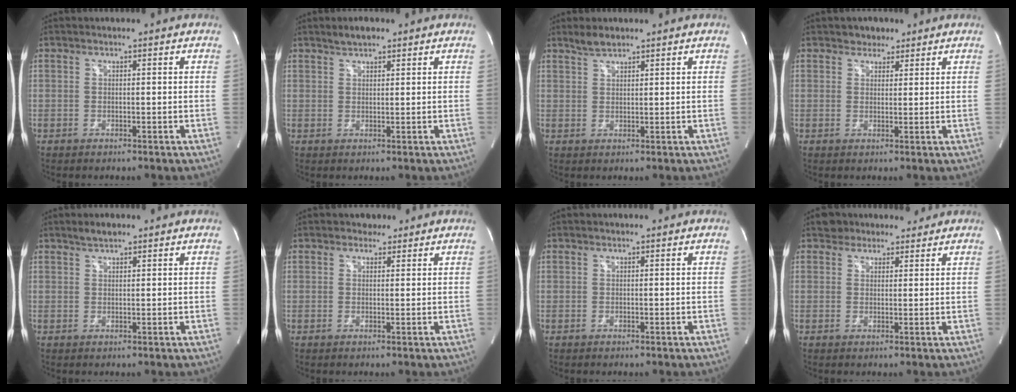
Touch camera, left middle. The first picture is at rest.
{"total": 2.4, "force": [2.0, 1.0, 1.1], "torque": [-0.022, 0.010, 0.034]}
{"total": 2.4, "force": [2.1, 0.6, 0.9], "torque": [-0.021, 0.007, 0.043]}
{"total": 2.7, "force": [1.9, 1.9, 0.3], "torque": [-0.001, 0.005, 0.027]}
{"total": 1.9, "force": [1.6, 0.6, 0.8], "torque": [-0.020, 0.007, 0.031]}
{"total": 1.8, "force": [1.3, 1.2, 0.0], "torque": [0.004, 0.004, 0.016]}
{"total": 0.0}
{"total": 4.9, "force": [4.1, 2.6, 0.3], "torque": [0.005, 0.017, 0.056]}